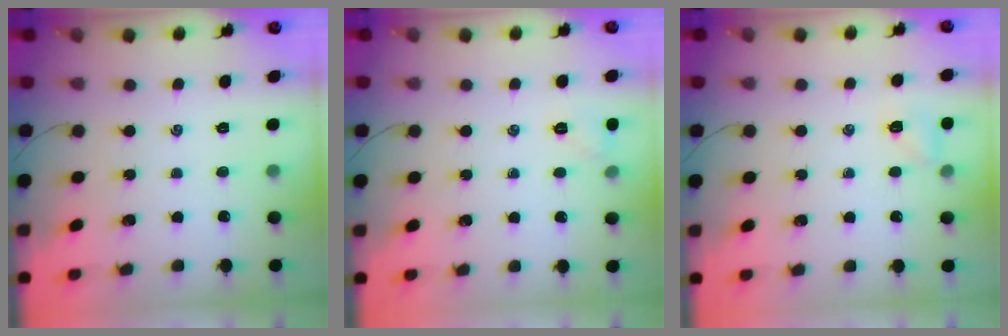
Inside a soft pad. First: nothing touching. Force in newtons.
{"total": 4.2, "press": 4.0, "slide": 1.3}
{"total": 6.1, "press": 6.0, "slide": 1.4}